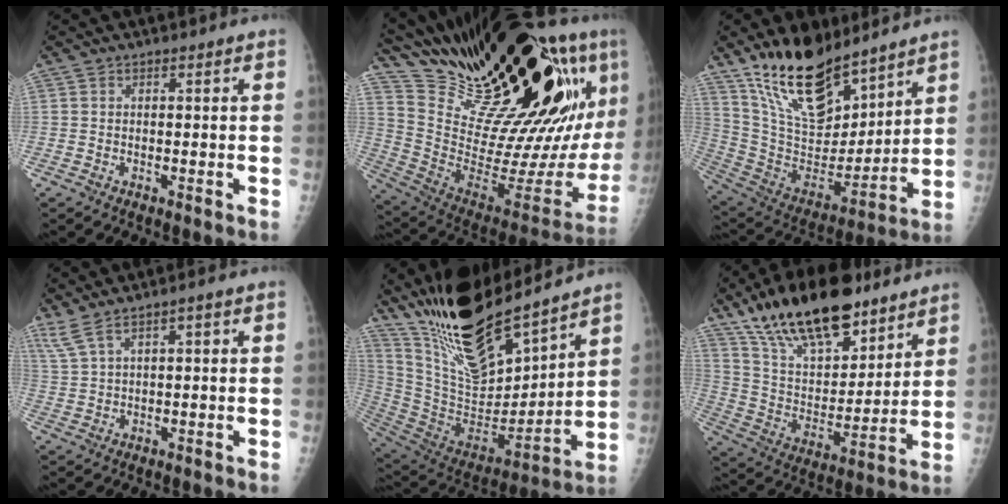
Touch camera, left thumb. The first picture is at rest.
{"total": 38.5, "force": [24.1, 10.1, 28.3], "torque": [-0.386, -0.077, 0.395]}
{"total": 21.8, "force": [15.8, 9.4, 11.7], "torque": [-0.169, -0.086, 0.291]}
{"total": 3.5, "force": [2.3, 0.9, 2.4], "torque": [-0.064, 0.005, 0.059]}
{"total": 24.5, "force": [19.5, 7.5, 12.8], "torque": [-0.193, -0.102, 0.356]}
{"total": 24.6, "force": [17.1, 10.5, 14.2], "torque": [-0.207, -0.052, 0.294]}